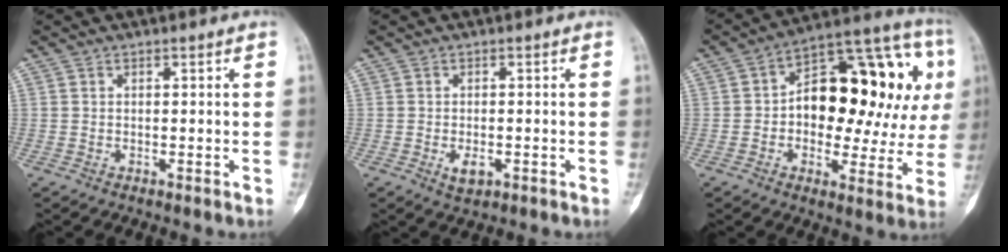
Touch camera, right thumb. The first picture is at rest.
{"total": 3.0, "force": [-1.0, 1.5, 2.4], "torque": [-0.037, 0.000, -0.011]}
{"total": 24.9, "force": [3.5, 12.5, 21.3], "torque": [-0.257, 0.038, 0.048]}